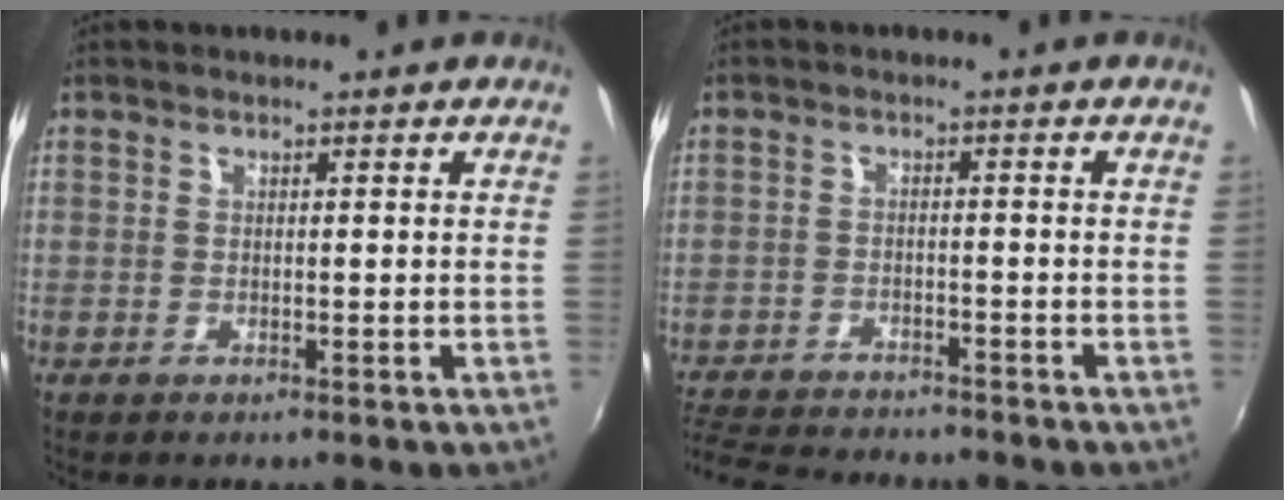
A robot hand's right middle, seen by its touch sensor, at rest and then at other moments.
{"total": 11.6, "force": [-10.5, 2.7, 3.9], "torque": [-0.107, -0.013, -0.173]}